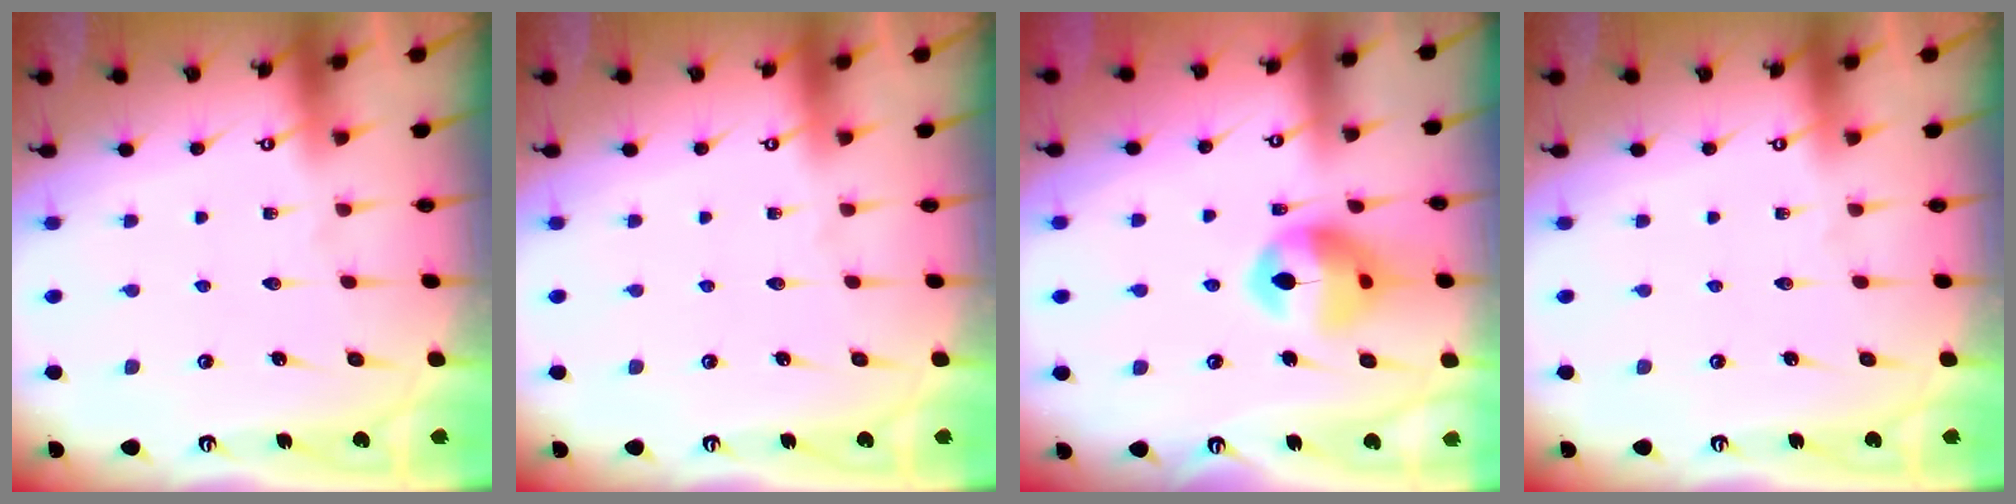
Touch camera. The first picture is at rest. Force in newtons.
{"total": 0.0}
{"total": 13.2, "press": 13.1, "slide": 1.7}
{"total": 0.0}